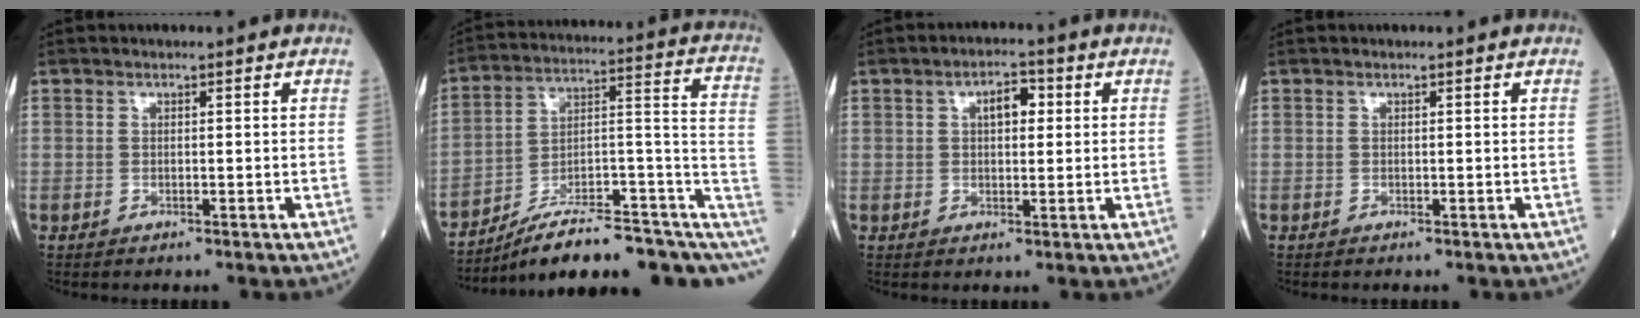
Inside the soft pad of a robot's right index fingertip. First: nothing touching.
{"total": 19.9, "force": [-13.0, 5.8, 14.0], "torque": [-0.134, 0.067, -0.187]}
{"total": 4.2, "force": [1.2, 1.9, 3.5], "torque": [-0.055, 0.011, 0.017]}
{"total": 0.0}